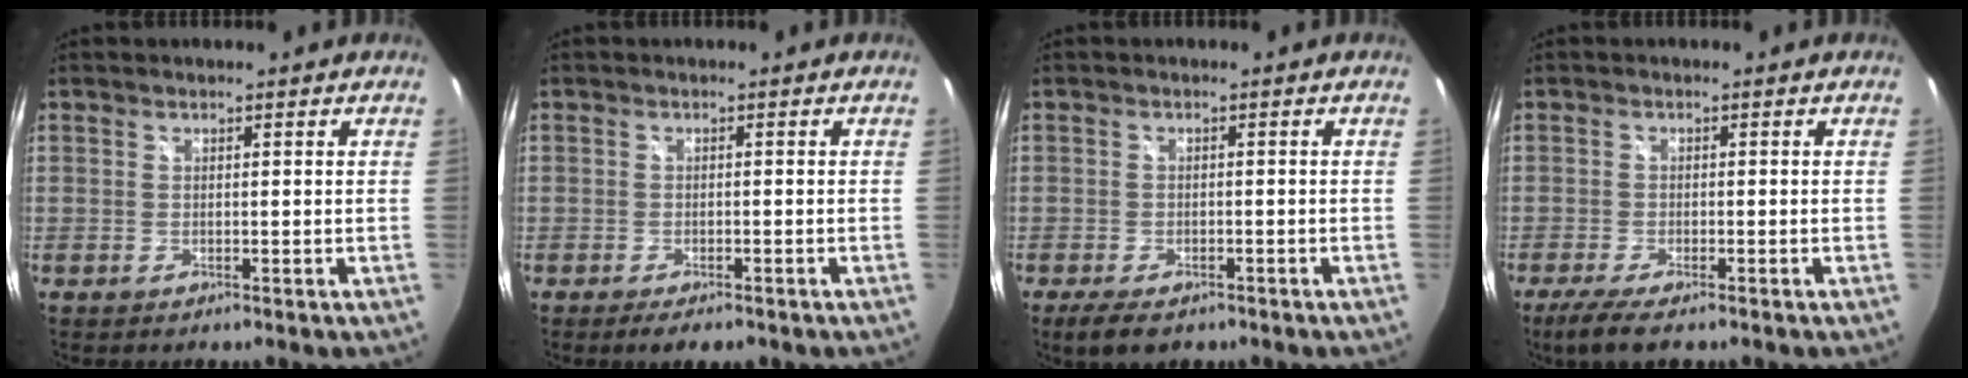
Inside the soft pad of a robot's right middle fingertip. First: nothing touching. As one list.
[{"total": 3.4, "force": [-2.4, 1.4, 2.0], "torque": [-0.041, -0.013, -0.040]}, {"total": 5.4, "force": [-3.7, 2.3, 3.1], "torque": [-0.070, -0.018, -0.060]}, {"total": 5.2, "force": [-3.8, 0.9, 3.4], "torque": [-0.085, -0.022, -0.070]}]